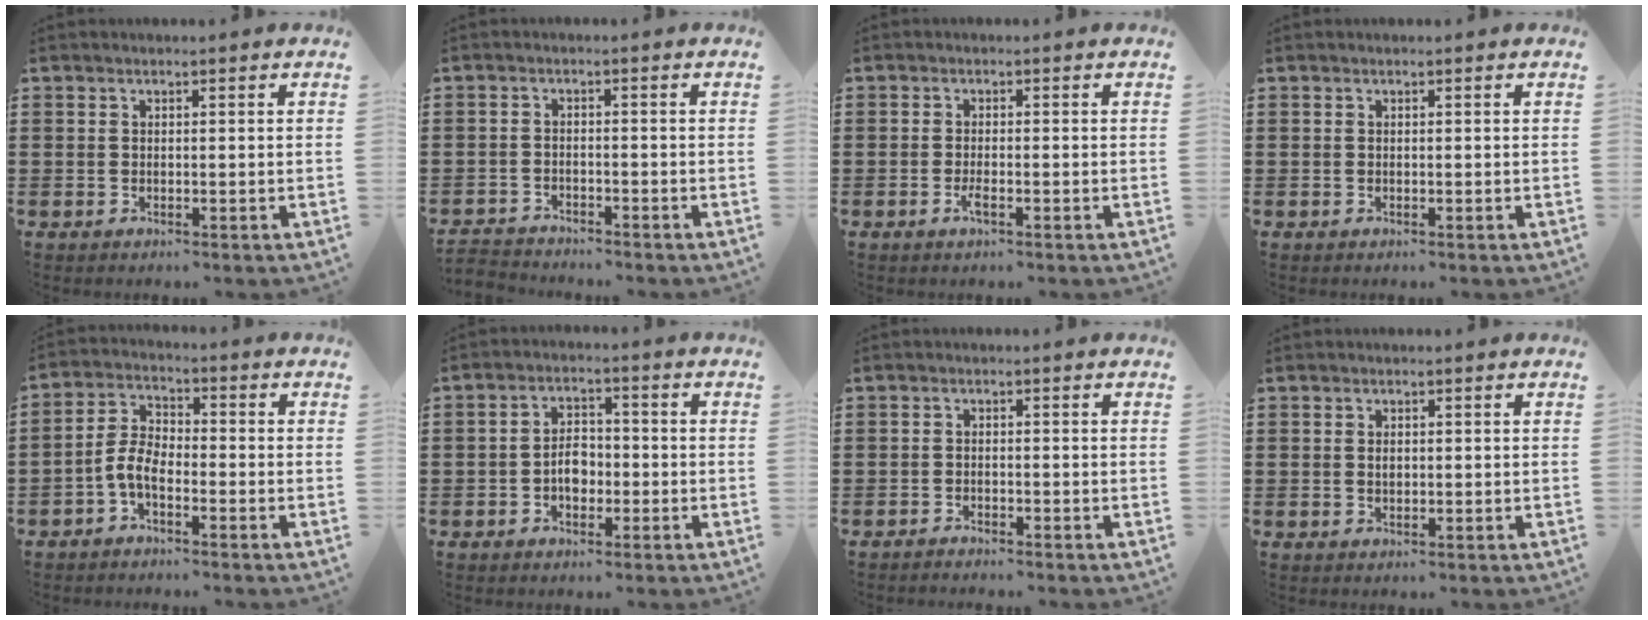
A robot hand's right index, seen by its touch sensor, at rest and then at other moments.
{"total": 2.0, "force": [-2.0, 0.1, -0.4], "torque": [0.001, 0.002, -0.044]}
{"total": 1.8, "force": [-0.9, 0.3, 1.5], "torque": [-0.036, -0.005, -0.017]}
{"total": 0.0}
{"total": 4.8, "force": [-2.4, 2.2, 3.5], "torque": [-0.090, 0.004, -0.055]}
{"total": 4.0, "force": [-1.2, 2.6, 2.8], "torque": [-0.047, 0.004, -0.024]}
{"total": 1.0, "force": [-1.0, -0.1, -0.2], "torque": [0.002, 0.005, -0.021]}
{"total": 1.1, "force": [0.1, 0.6, 0.9], "torque": [-0.019, 0.003, 0.002]}